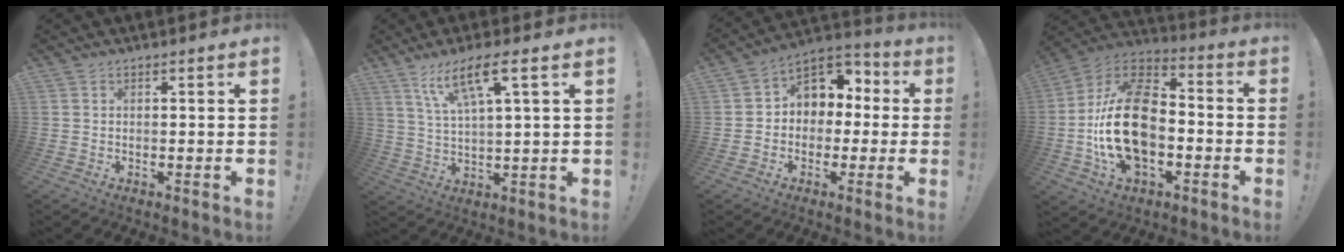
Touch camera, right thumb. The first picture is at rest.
{"total": 10.6, "force": [5.7, 1.8, 8.8], "torque": [-0.166, -0.014, 0.096]}
{"total": 8.4, "force": [1.7, 7.5, 3.4], "torque": [-0.049, -0.013, 0.040]}
{"total": 24.8, "force": [-3.5, 15.9, 18.8], "torque": [-0.337, 0.036, -0.047]}